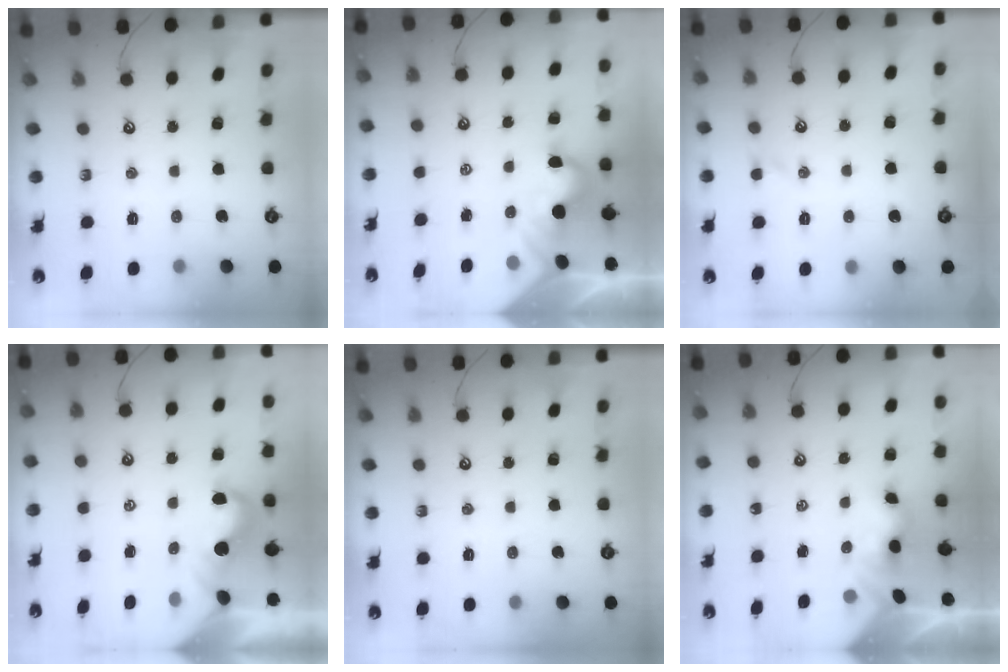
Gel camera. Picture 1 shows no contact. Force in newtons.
{"total": 5.8, "press": 5.7, "slide": 1.2}
{"total": 0.8, "press": 0.5, "slide": 0.7}
{"total": 2.1, "press": 2.0, "slide": 0.5}
{"total": 0.0}
{"total": 3.1, "press": 3.1, "slide": 0.4}